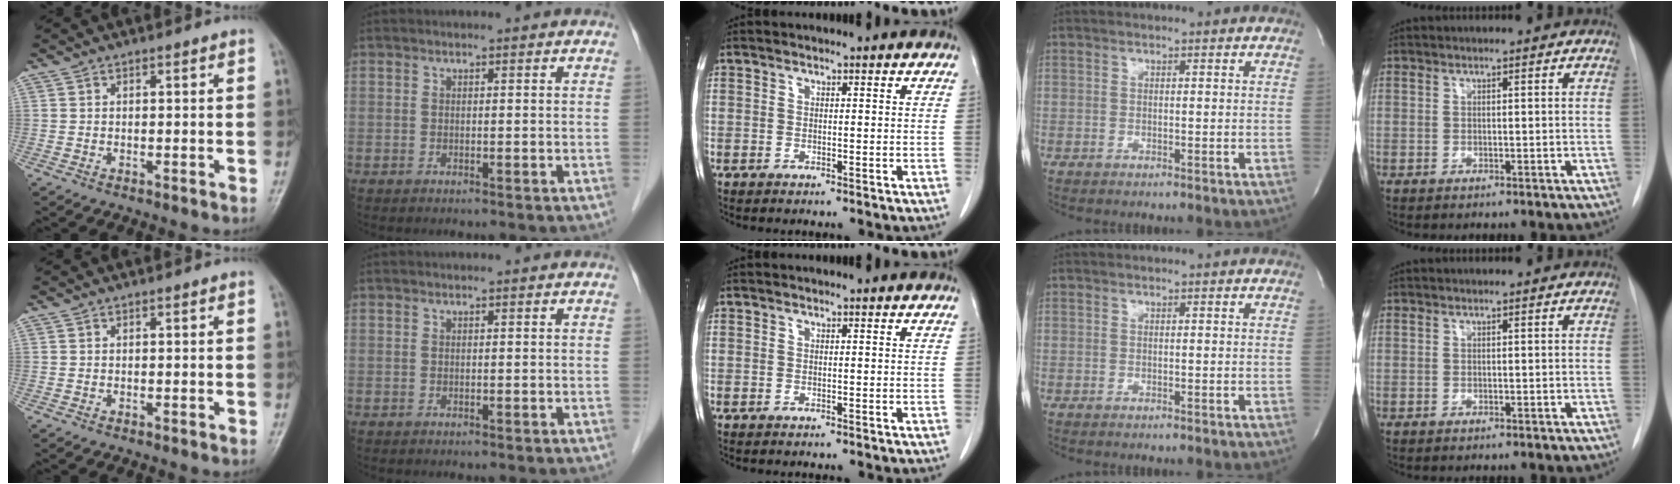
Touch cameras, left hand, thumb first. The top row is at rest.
{}